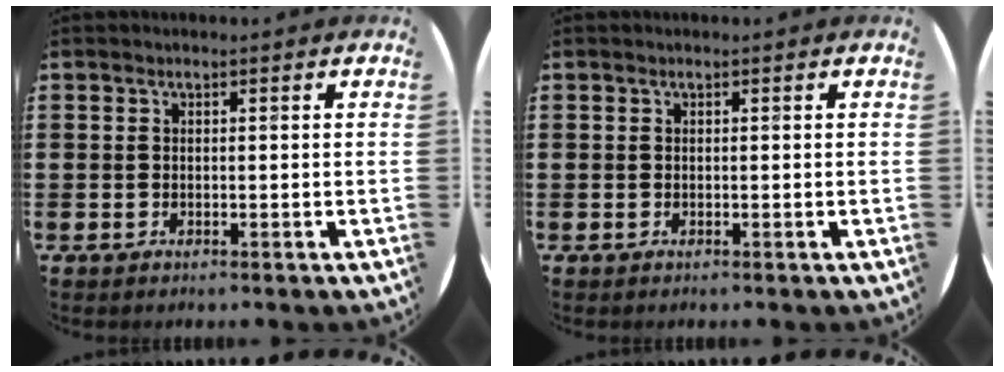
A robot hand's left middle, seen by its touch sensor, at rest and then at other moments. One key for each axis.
{"total": 0.0}